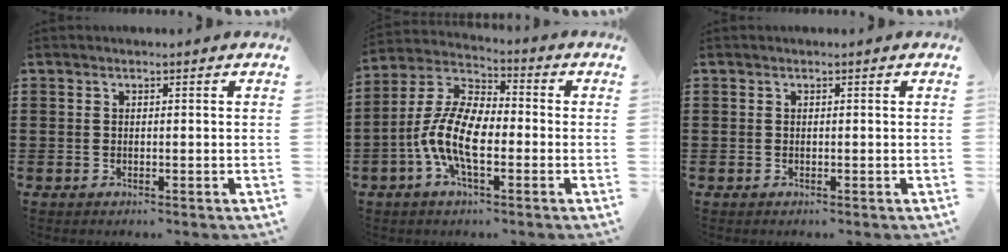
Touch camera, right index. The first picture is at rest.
{"total": 10.4, "force": [-3.0, 4.3, 8.9], "torque": [-0.219, -0.010, -0.065]}
{"total": 0.0}